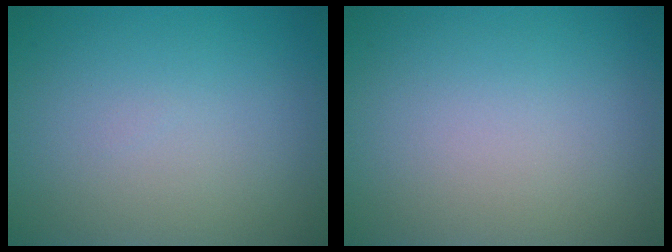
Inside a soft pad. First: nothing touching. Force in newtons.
{"total": 0.0}